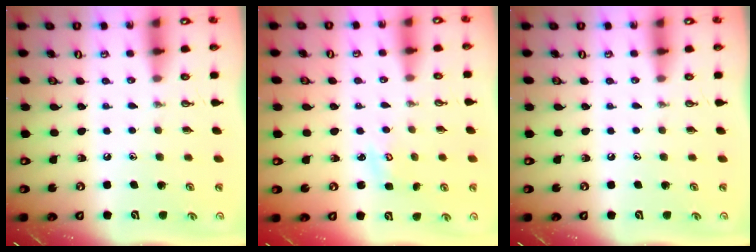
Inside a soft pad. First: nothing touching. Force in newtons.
{"total": 2.5, "press": 2.5, "slide": 0.3}
{"total": 0.0}